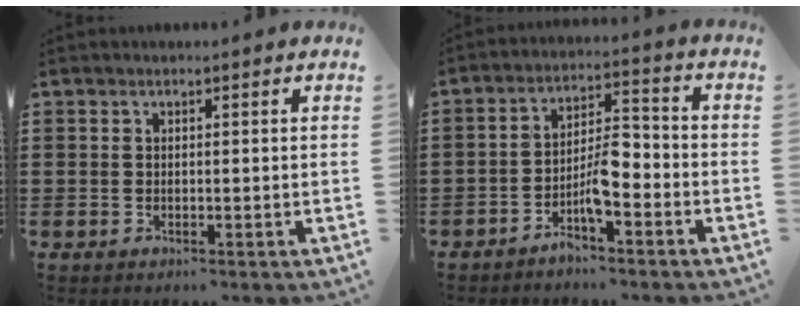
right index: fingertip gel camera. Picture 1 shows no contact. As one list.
[{"total": 6.1, "force": [-3.5, 1.7, 4.8], "torque": [-0.096, 0.000, -0.067]}]